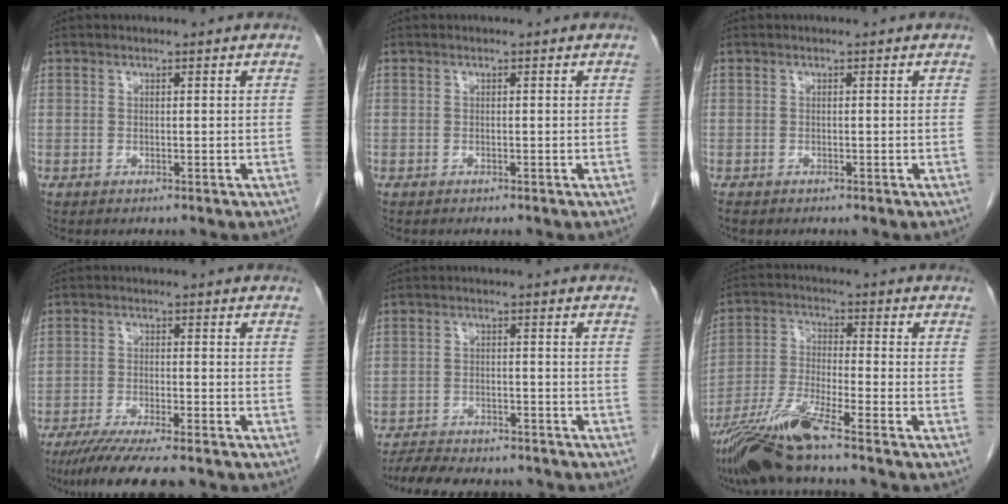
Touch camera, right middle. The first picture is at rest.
{"total": 0.0}
{"total": 0.9, "force": [-0.7, 0.5, 0.3], "torque": [-0.008, -0.001, -0.012]}
{"total": 9.8, "force": [-7.9, 0.7, 5.8], "torque": [-0.086, -0.023, -0.125]}
{"total": 10.5, "force": [-9.5, 2.6, 3.7], "torque": [-0.059, 0.001, -0.136]}
{"total": 10.0, "force": [-7.8, -0.8, 6.3], "torque": [-0.132, -0.026, -0.150]}